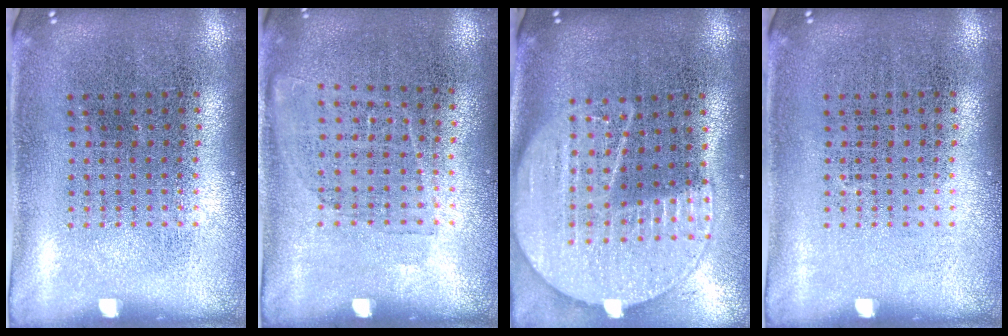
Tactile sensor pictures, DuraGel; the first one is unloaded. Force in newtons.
{"total": 1.0, "press": 0.8, "slide": 0.5}
{"total": 2.0, "press": 1.8, "slide": 1.0}
{"total": 0.0}